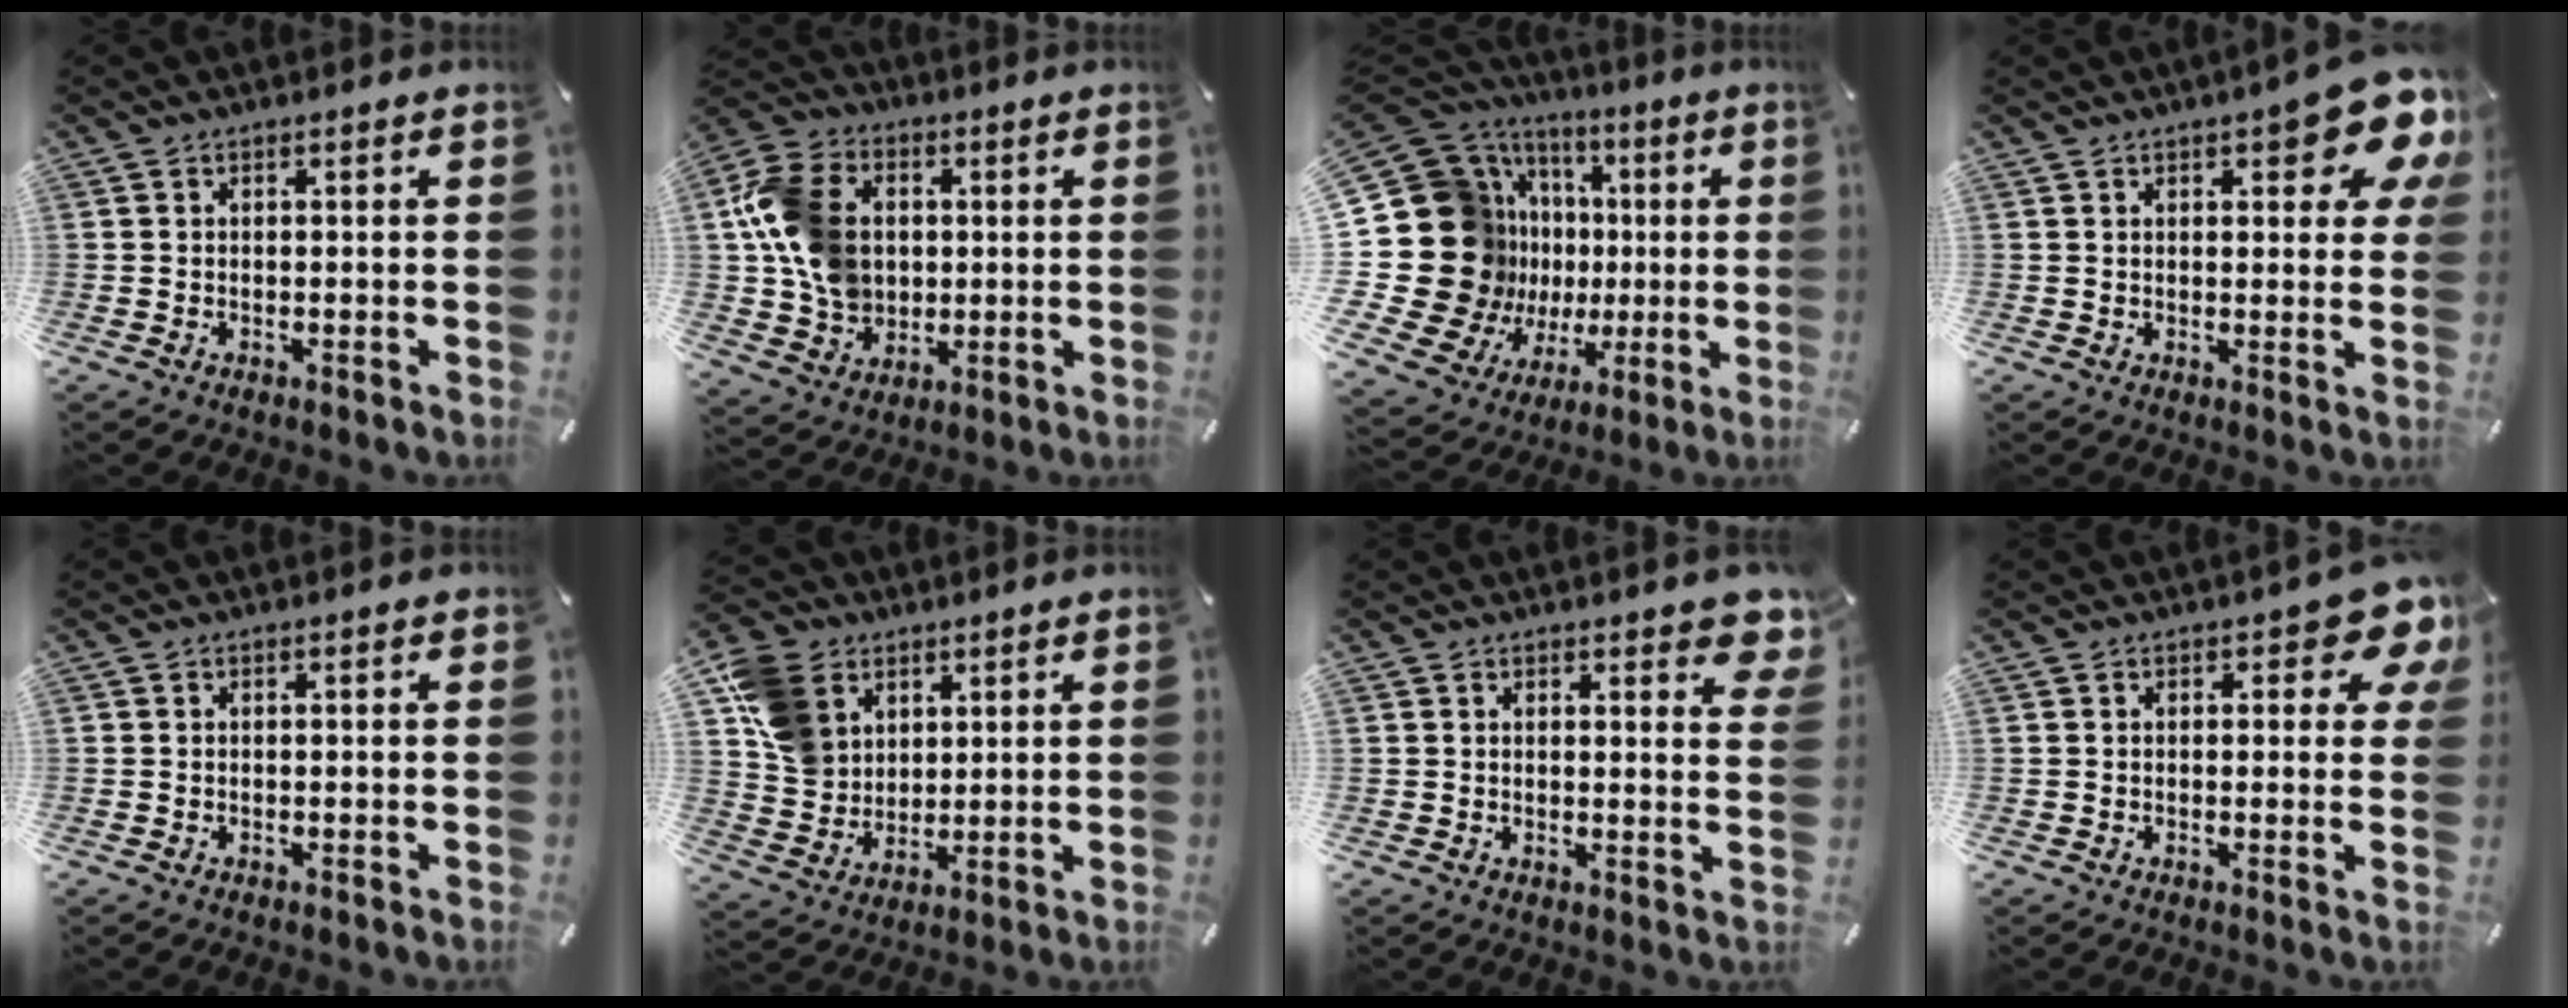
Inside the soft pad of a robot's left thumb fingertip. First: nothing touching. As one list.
[{"total": 15.0, "force": [1.1, 12.6, 8.1], "torque": [-0.170, 0.015, 0.022]}, {"total": 28.5, "force": [1.1, 22.3, 17.8], "torque": [-0.347, -0.057, 0.079]}, {"total": 12.8, "force": [6.5, 4.5, 10.0], "torque": [-0.122, -0.041, 0.107]}, {"total": 0.0}, {"total": 11.8, "force": [4.6, 10.0, 4.2], "torque": [-0.104, -0.013, 0.094]}, {"total": 4.4, "force": [3.4, 2.0, 2.0], "torque": [-0.009, -0.021, 0.054]}, {"total": 8.3, "force": [3.8, 3.6, 6.4], "torque": [-0.073, -0.019, 0.059]}]